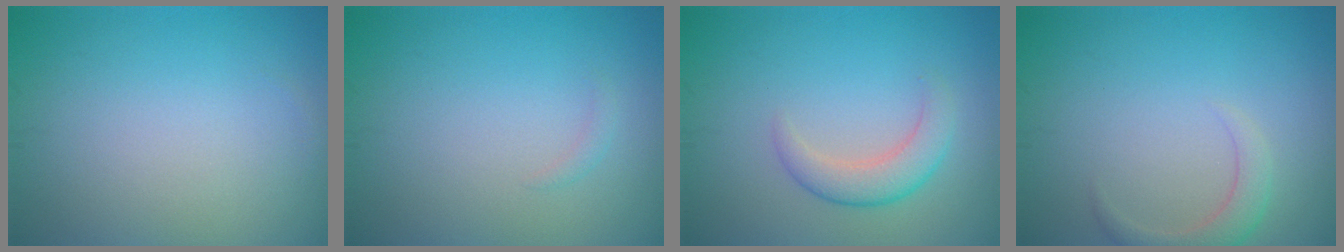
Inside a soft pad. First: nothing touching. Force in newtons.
{"total": 0.6, "press": 0.6, "slide": 0.1}
{"total": 2.1, "press": 2.0, "slide": 0.2}
{"total": 2.2, "press": 2.2, "slide": 0.2}